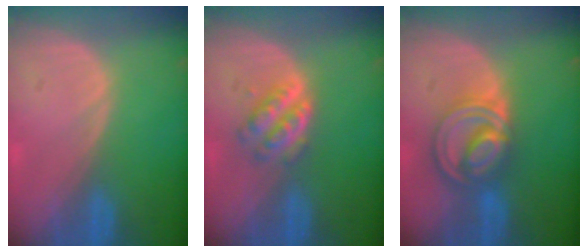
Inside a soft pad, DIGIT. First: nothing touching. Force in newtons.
{"total": 4.8, "press": 4.4, "slide": 1.9}
{"total": 8.6, "press": 7.2, "slide": 4.7}